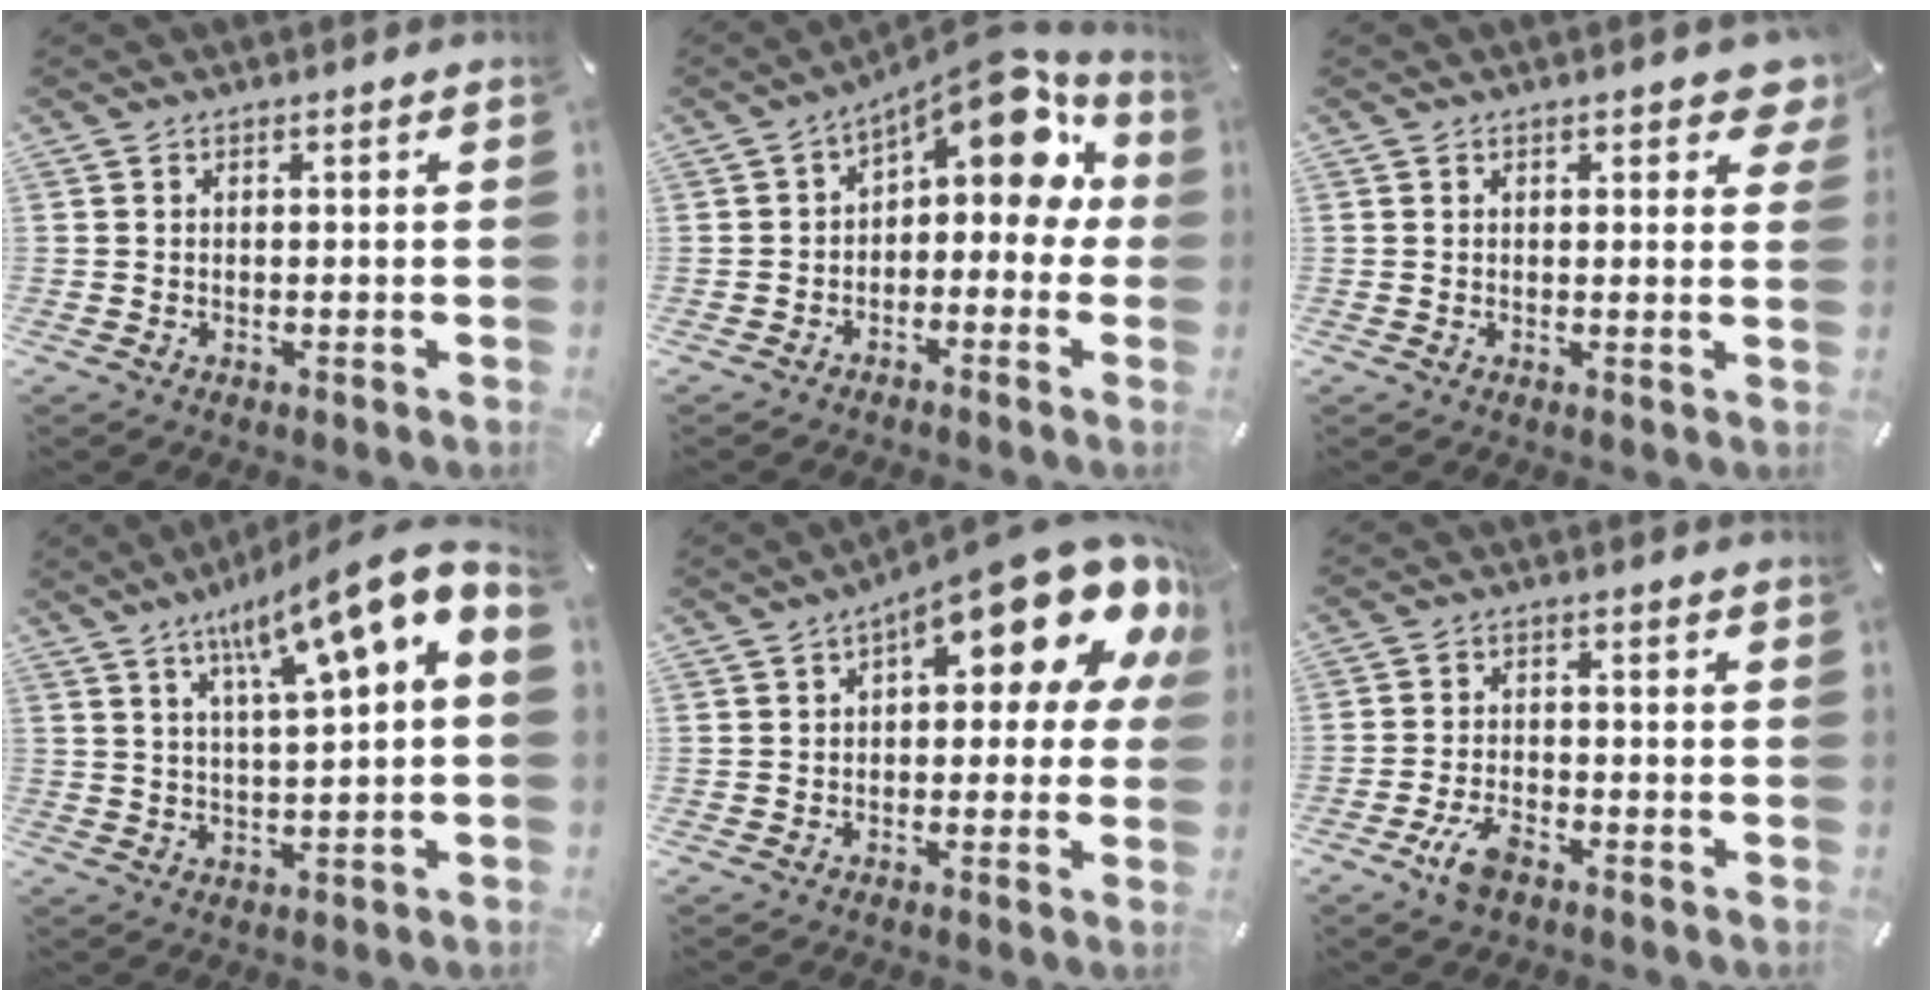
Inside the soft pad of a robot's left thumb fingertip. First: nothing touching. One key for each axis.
{"total": 11.9, "fx": 5.8, "fy": 5.7, "fz": 8.7, "tx": -0.121, "ty": -0.044, "tz": 0.099}
{"total": 4.0, "fx": 2.3, "fy": 1.8, "fz": 2.6, "tx": -0.028, "ty": -0.011, "tz": 0.035}
{"total": 11.9, "fx": 7.5, "fy": 1.6, "fz": 9.1, "tx": -0.156, "ty": -0.050, "tz": 0.124}
{"total": 17.9, "fx": 9.3, "fy": 6.9, "fz": 13.7, "tx": -0.181, "ty": -0.068, "tz": 0.152}
{"total": 6.1, "fx": -3.5, "fy": 2.8, "fz": 4.1, "tx": -0.103, "ty": 0.007, "tz": -0.071}